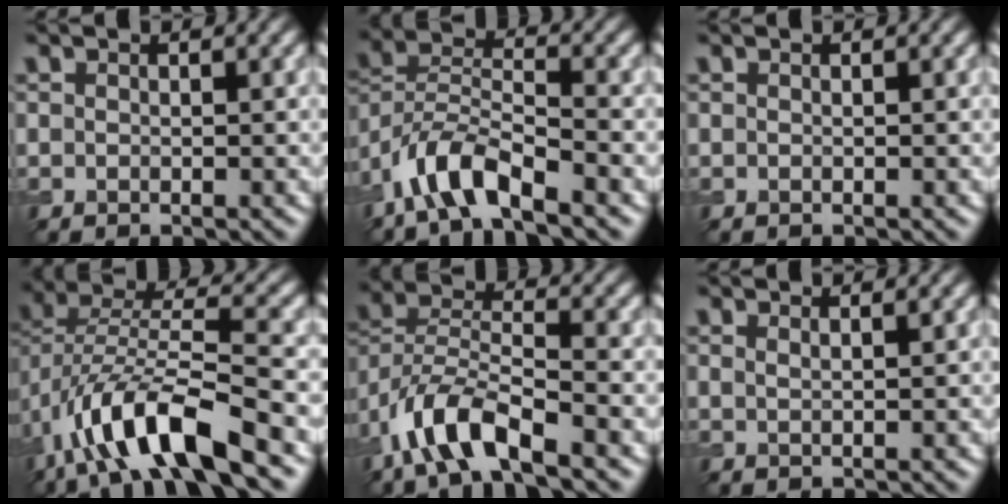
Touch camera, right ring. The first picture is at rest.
{"total": 6.3, "force": [-4.5, 1.9, 4.0], "torque": [-0.074, 0.005, -0.090]}
{"total": 0.0}
{"total": 10.5, "force": [-5.6, 3.1, 8.3], "torque": [-0.156, 0.009, -0.107]}
{"total": 7.2, "force": [-4.7, 2.4, 5.0], "torque": [-0.095, 0.002, -0.096]}
{"total": 1.0, "force": [0.7, 0.3, 0.7], "torque": [-0.007, -0.001, 0.010]}